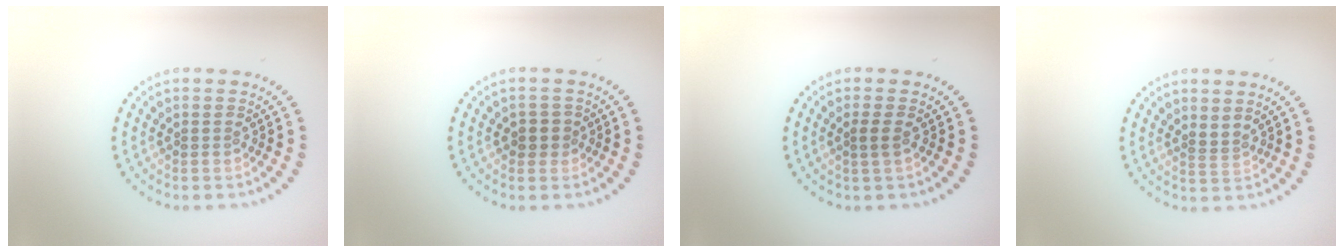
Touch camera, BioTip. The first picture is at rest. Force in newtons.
{"total": 1.7, "press": 1.6, "slide": 0.6}
{"total": 1.2, "press": 0.9, "slide": 0.8}
{"total": 1.0, "press": 0.5, "slide": 0.8}